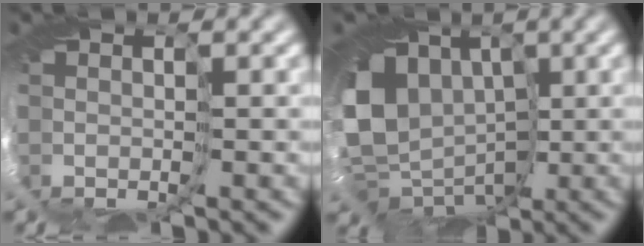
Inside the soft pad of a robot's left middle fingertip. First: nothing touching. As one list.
[{"total": 11.8, "force": [1.5, 9.6, 6.6], "torque": [-0.133, -0.005, 0.039]}]